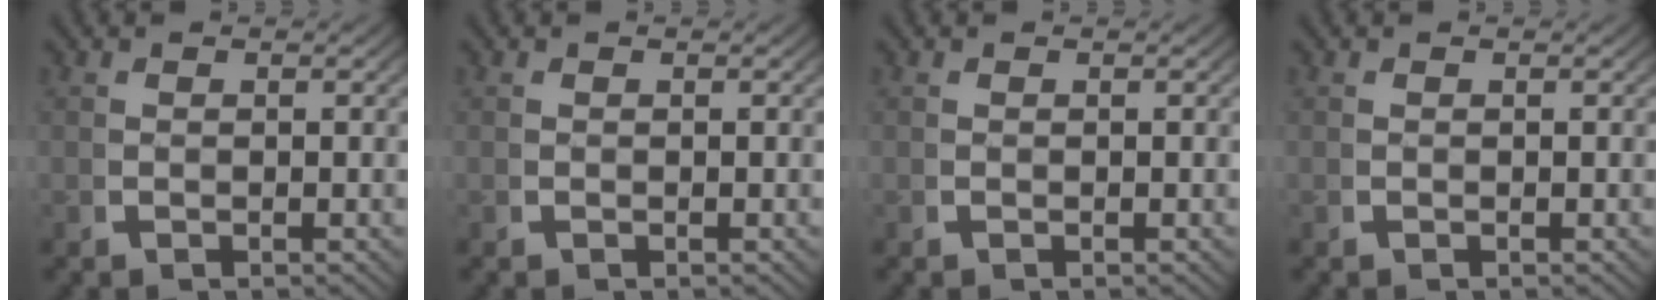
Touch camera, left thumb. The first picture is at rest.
{"total": 0.0}
{"total": 0.0}
{"total": 0.0}